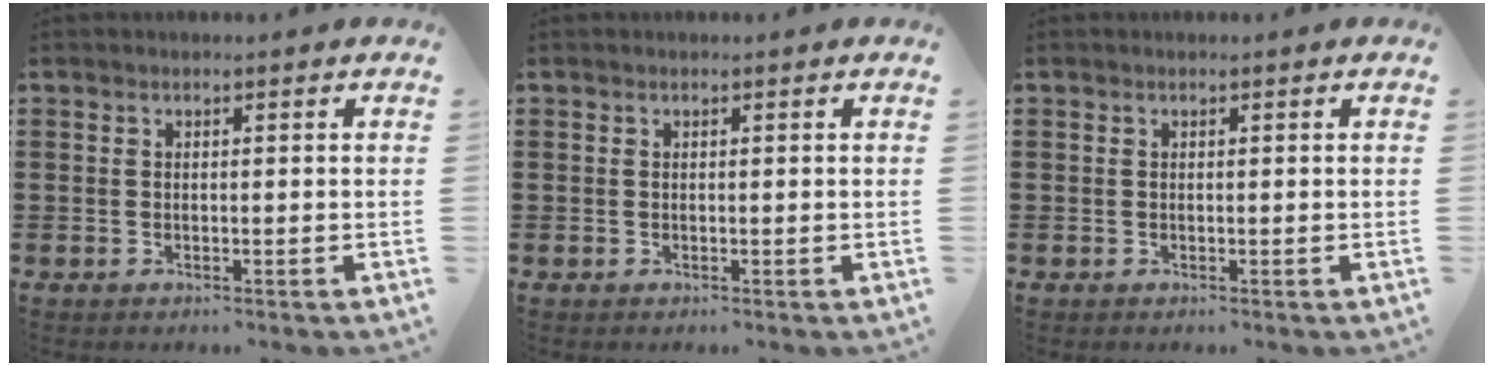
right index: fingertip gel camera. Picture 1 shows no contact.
{"total": 0.0}
{"total": 0.0}